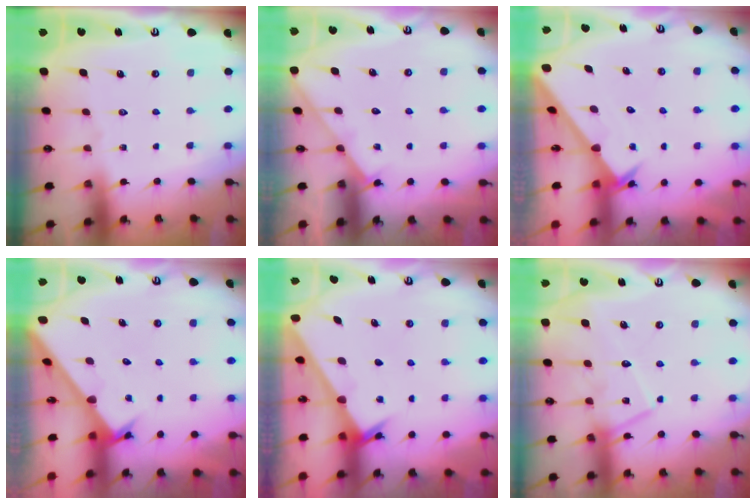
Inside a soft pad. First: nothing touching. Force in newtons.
{"total": 2.9, "press": 2.9, "slide": 0.4}
{"total": 2.1, "press": 2.1, "slide": 0.1}
{"total": 2.5, "press": 2.5, "slide": 0.2}
{"total": 2.4, "press": 2.4, "slide": 0.2}
{"total": 14.0, "press": 13.9, "slide": 1.1}